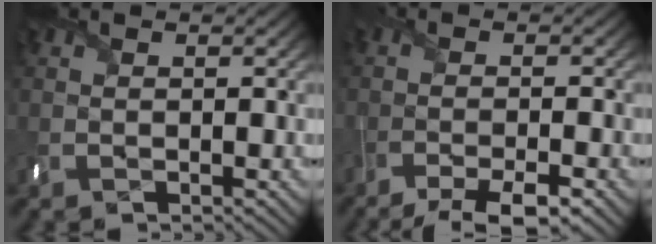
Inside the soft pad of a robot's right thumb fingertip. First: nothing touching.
{"total": 5.9, "force": [-4.6, 0.7, 3.6], "torque": [-0.059, -0.010, -0.082]}